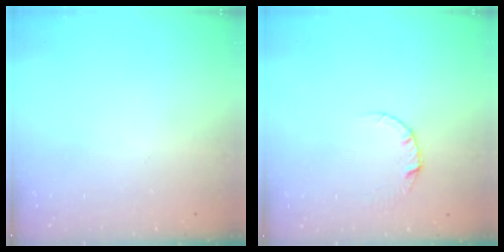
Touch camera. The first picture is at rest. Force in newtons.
{"total": 3.4, "press": 3.4, "slide": 0.4}